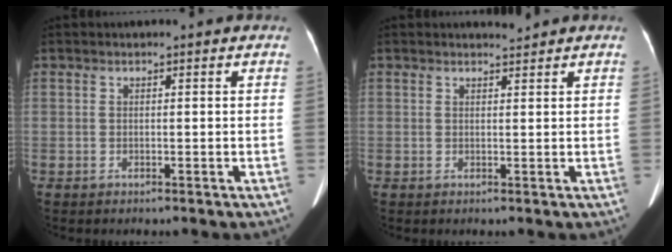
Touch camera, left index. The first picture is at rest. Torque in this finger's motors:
{"motor_torque": [0.00, -0.19, -0.03, 0.02]}